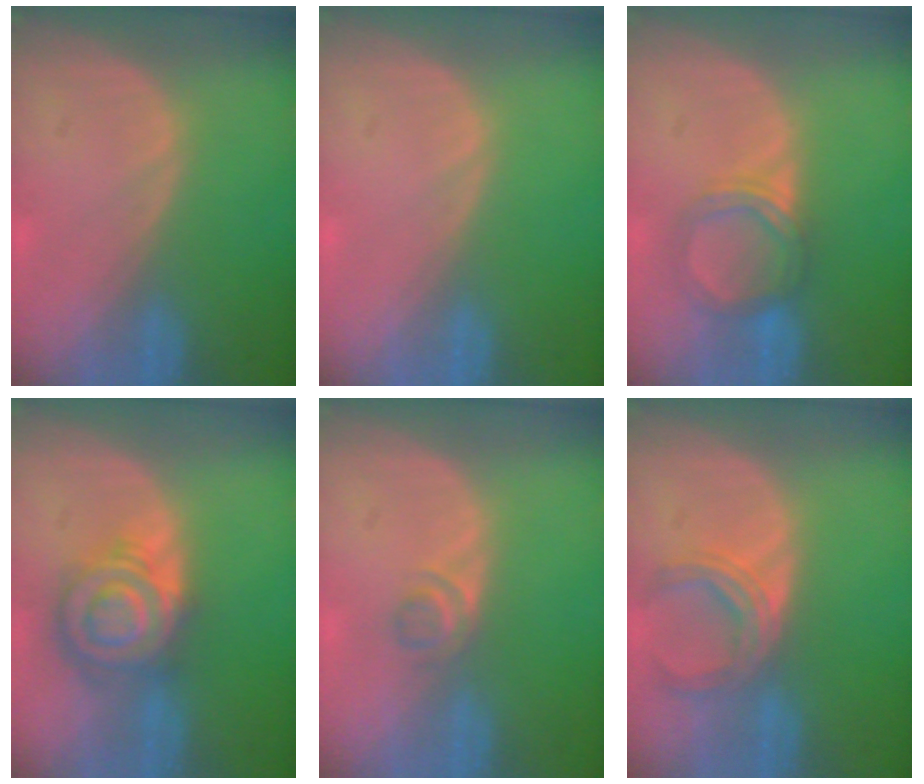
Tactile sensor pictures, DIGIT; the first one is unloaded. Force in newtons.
{"total": 0.0}
{"total": 4.7, "press": 4.4, "slide": 1.7}
{"total": 7.8, "press": 7.8, "slide": 0.6}
{"total": 2.2, "press": 2.0, "slide": 0.9}
{"total": 4.9, "press": 4.9, "slide": 0.7}